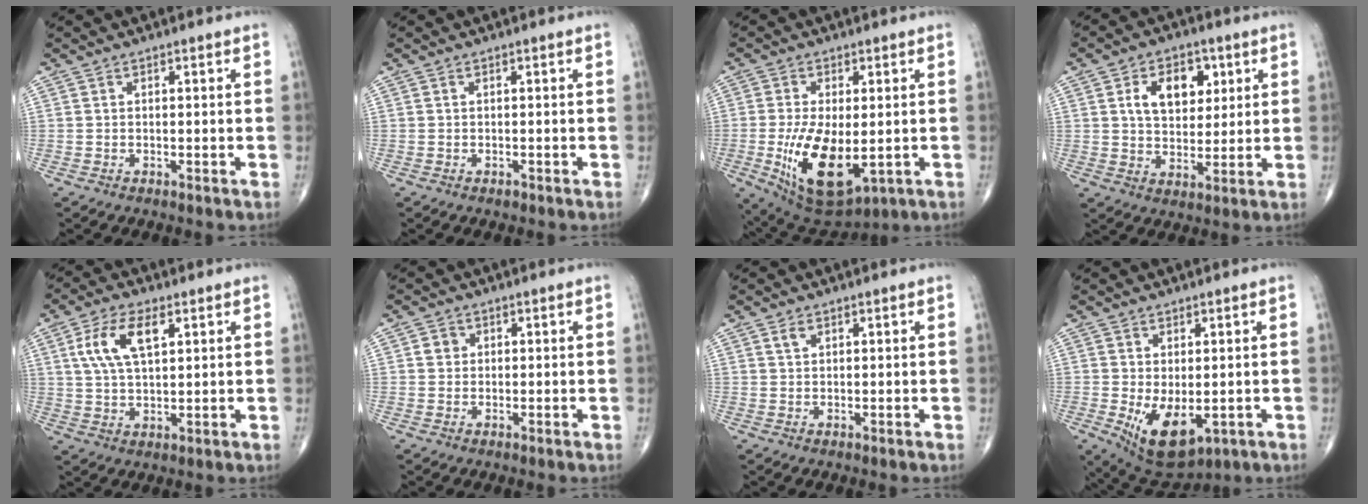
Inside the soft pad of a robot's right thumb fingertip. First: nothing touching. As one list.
[{"total": 0.5, "force": [-0.2, 0.3, 0.3], "torque": [-0.004, 0.000, -0.004]}, {"total": 14.5, "force": [-2.6, 6.8, 12.5], "torque": [-0.224, -0.022, -0.022]}, {"total": 10.4, "force": [3.5, 6.9, 7.0], "torque": [-0.077, -0.008, 0.060]}, {"total": 9.4, "force": [3.4, 4.3, 7.6], "torque": [-0.151, -0.003, 0.068]}, {"total": 1.9, "force": [0.4, 1.8, 0.6], "torque": [-0.002, 0.001, 0.004]}, {"total": 1.6, "force": [0.9, 0.9, 0.9], "torque": [-0.014, 0.001, 0.018]}, {"total": 9.2, "force": [-1.8, 4.8, 7.7], "torque": [-0.118, -0.016, -0.008]}]